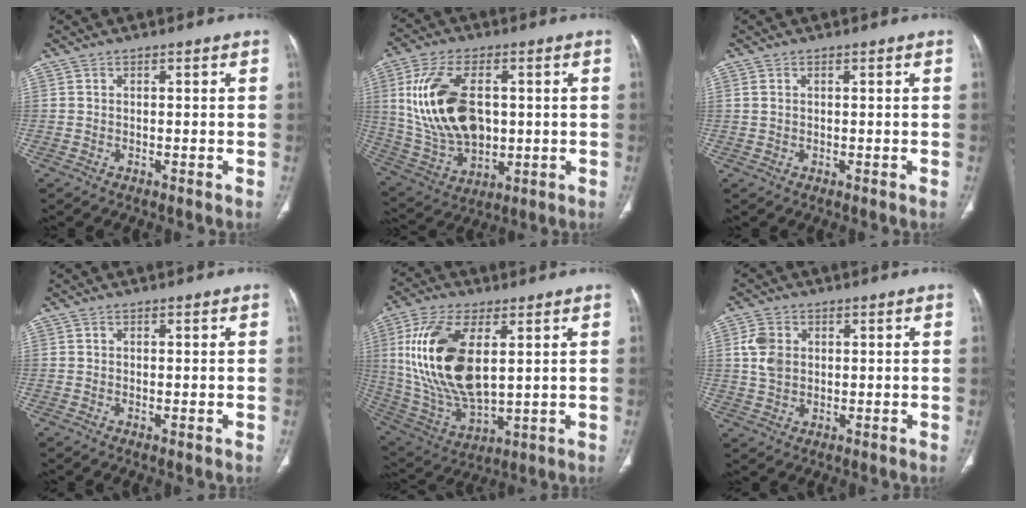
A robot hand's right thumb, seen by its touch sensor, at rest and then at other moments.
{"total": 18.6, "force": [2.4, 11.2, 14.7], "torque": [-0.277, -0.006, 0.060]}
{"total": 0.9, "force": [0.3, 0.6, 0.6], "torque": [-0.018, 0.009, 0.011]}
{"total": 0.5, "force": [-0.1, 0.2, 0.5], "torque": [-0.013, -0.004, -0.001]}
{"total": 20.8, "force": [4.5, 10.2, 17.6], "torque": [-0.357, -0.022, 0.093]}
{"total": 5.6, "force": [1.1, 4.2, 3.5], "torque": [-0.062, -0.001, 0.024]}